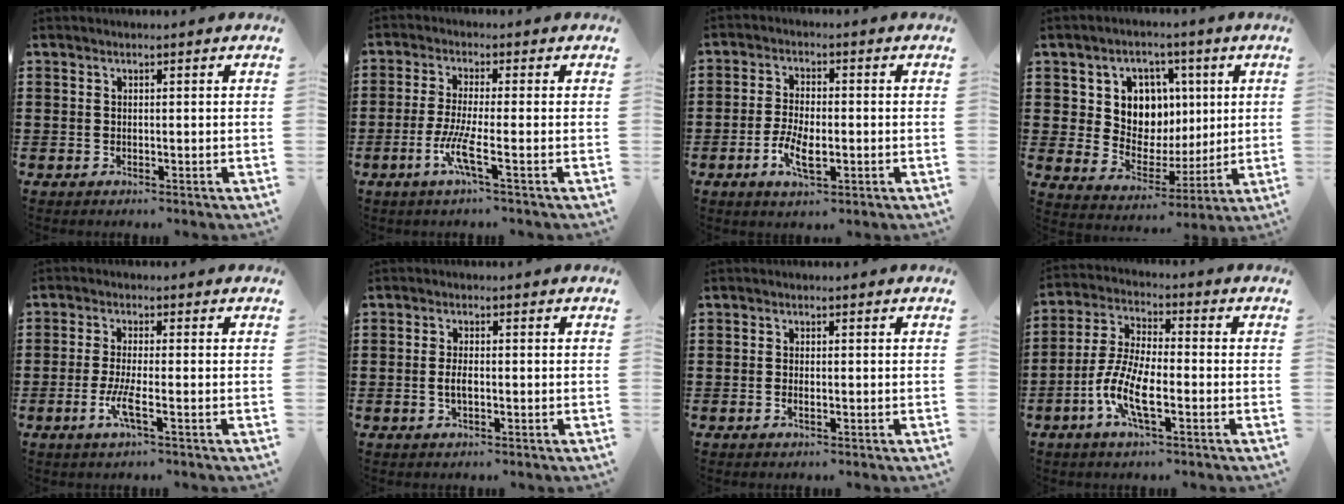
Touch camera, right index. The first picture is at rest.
{"total": 5.8, "force": [-2.1, 0.3, 5.4], "torque": [-0.120, -0.018, -0.046]}
{"total": 5.5, "force": [-1.8, 2.3, 4.6], "torque": [-0.096, -0.001, -0.036]}
{"total": 8.3, "force": [3.2, 7.2, 2.7], "torque": [-0.081, -0.012, 0.059]}
{"total": 4.5, "force": [-1.7, 0.6, 4.1], "torque": [-0.089, -0.011, -0.037]}
{"total": 2.3, "force": [-0.3, 0.9, 2.0], "torque": [-0.045, -0.001, -0.008]}
{"total": 1.0, "force": [-0.3, 0.4, 0.8], "torque": [-0.015, -0.001, -0.004]}
{"total": 8.5, "force": [-3.2, 2.7, 7.3], "torque": [-0.175, -0.014, -0.068]}